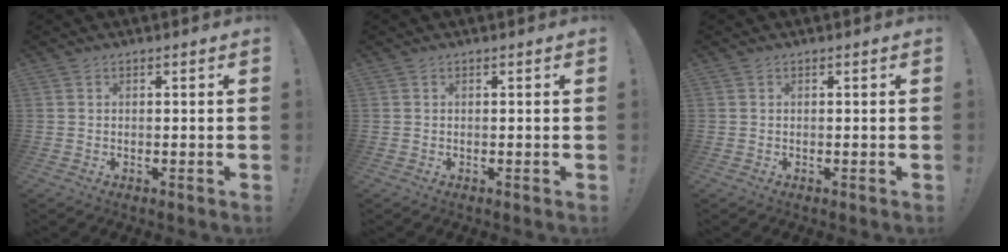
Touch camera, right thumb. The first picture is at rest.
{"total": 0.0}
{"total": 0.0}